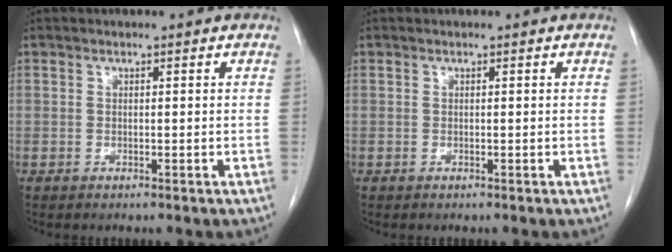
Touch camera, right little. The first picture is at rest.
{"total": 0.0}